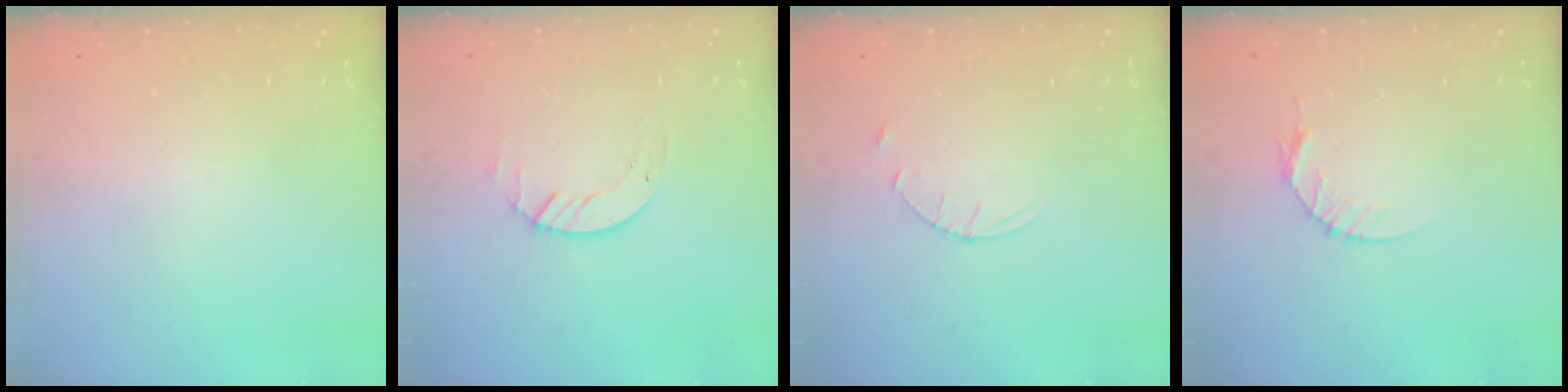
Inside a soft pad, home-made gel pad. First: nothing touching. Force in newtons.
{"total": 2.7, "press": 2.7, "slide": 0.3}
{"total": 4.9, "press": 4.9, "slide": 0.6}
{"total": 4.7, "press": 4.7, "slide": 0.6}